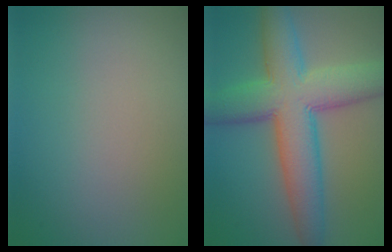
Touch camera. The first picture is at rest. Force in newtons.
{"total": 10.0, "press": 10.0, "slide": 0.4}